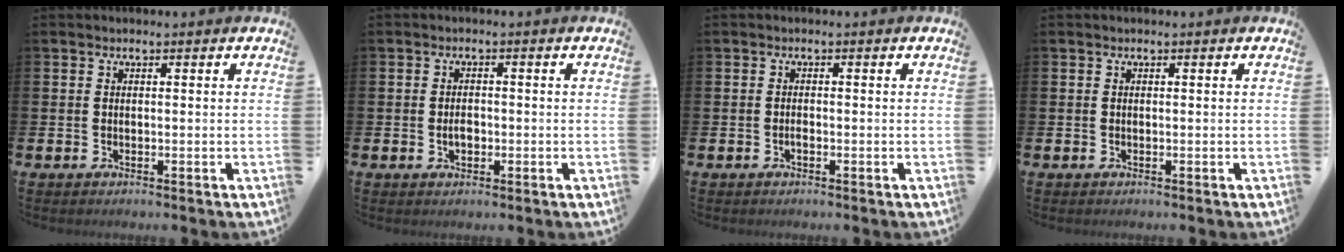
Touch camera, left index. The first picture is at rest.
{"total": 1.9, "force": [-0.5, 1.2, 1.3], "torque": [-0.017, 0.001, -0.013]}
{"total": 0.8, "force": [-0.6, 0.3, 0.5], "torque": [-0.010, -0.004, -0.011]}
{"total": 0.0}